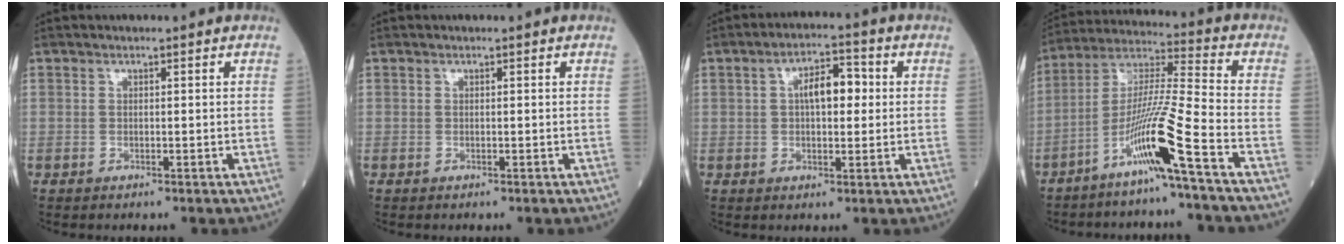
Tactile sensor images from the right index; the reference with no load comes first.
{"total": 0.0}
{"total": 6.2, "force": [1.0, 2.6, 5.5], "torque": [-0.089, 0.019, 0.013]}
{"total": 12.0, "force": [-6.3, -2.0, 10.0], "torque": [-0.197, -0.008, -0.127]}